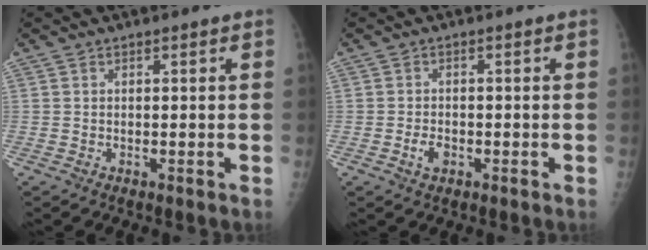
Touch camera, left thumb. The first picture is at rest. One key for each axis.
{"total": 2.4, "fx": -0.9, "fy": 1.6, "fz": 1.5, "tx": -0.025, "ty": 0.002, "tz": -0.014}